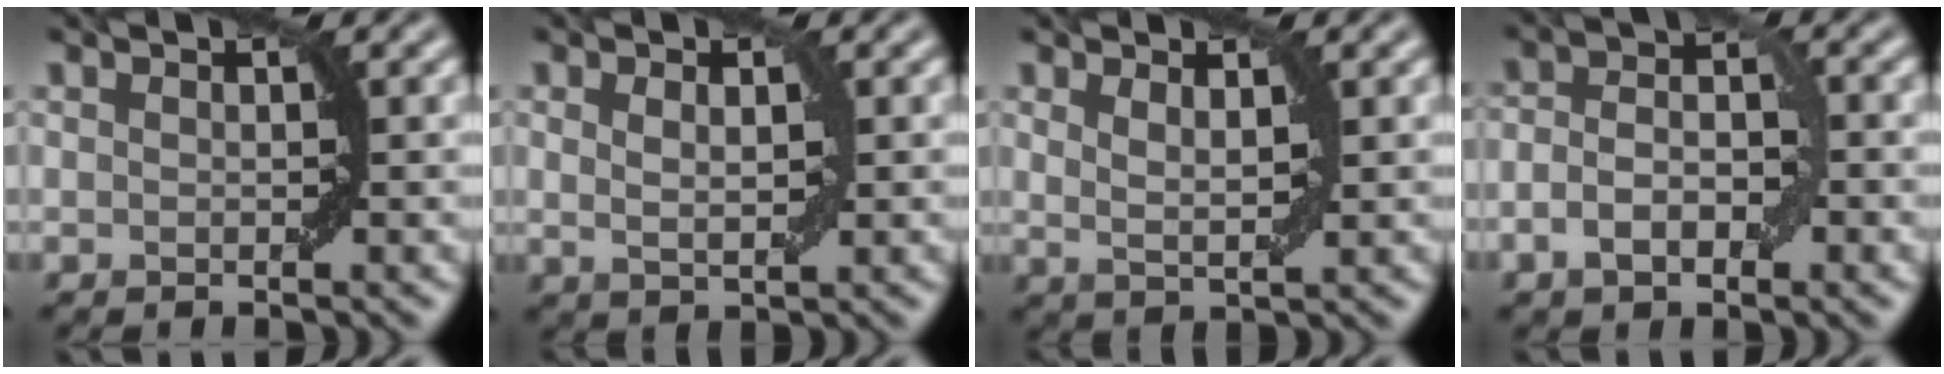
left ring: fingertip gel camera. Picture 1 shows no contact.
{"total": 1.8, "force": [0.6, 0.8, 1.5], "torque": [-0.030, -0.001, 0.014]}
{"total": 1.9, "force": [1.1, 0.5, 1.5], "torque": [-0.027, -0.006, 0.023]}
{"total": 4.0, "force": [-1.3, 2.0, 3.1], "torque": [-0.057, 0.002, -0.028]}